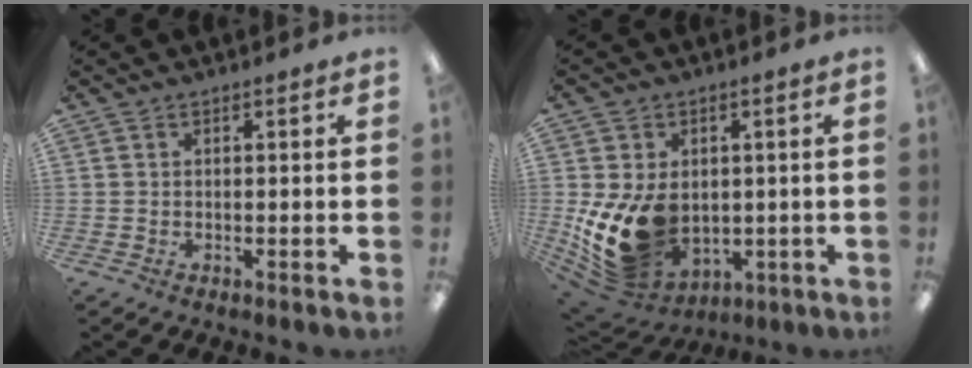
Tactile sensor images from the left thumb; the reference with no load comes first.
{"total": 14.7, "force": [-1.4, 10.8, 9.8], "torque": [-0.201, -0.009, -0.018]}